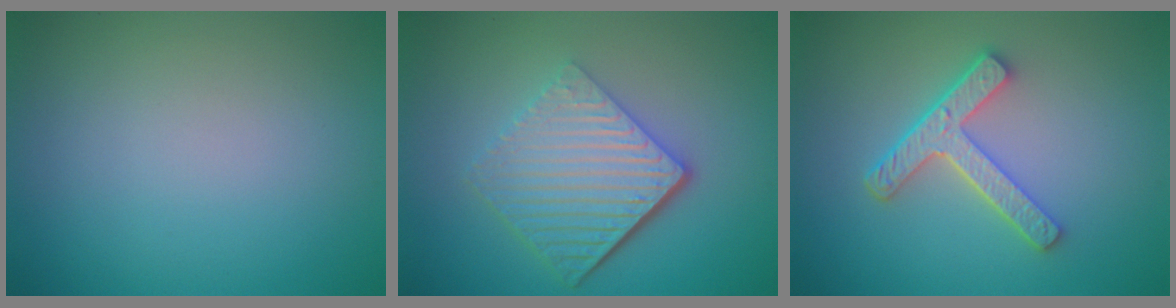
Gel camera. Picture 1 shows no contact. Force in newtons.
{"total": 6.7, "press": 4.4, "slide": 5.1}
{"total": 4.4, "press": 3.3, "slide": 2.9}